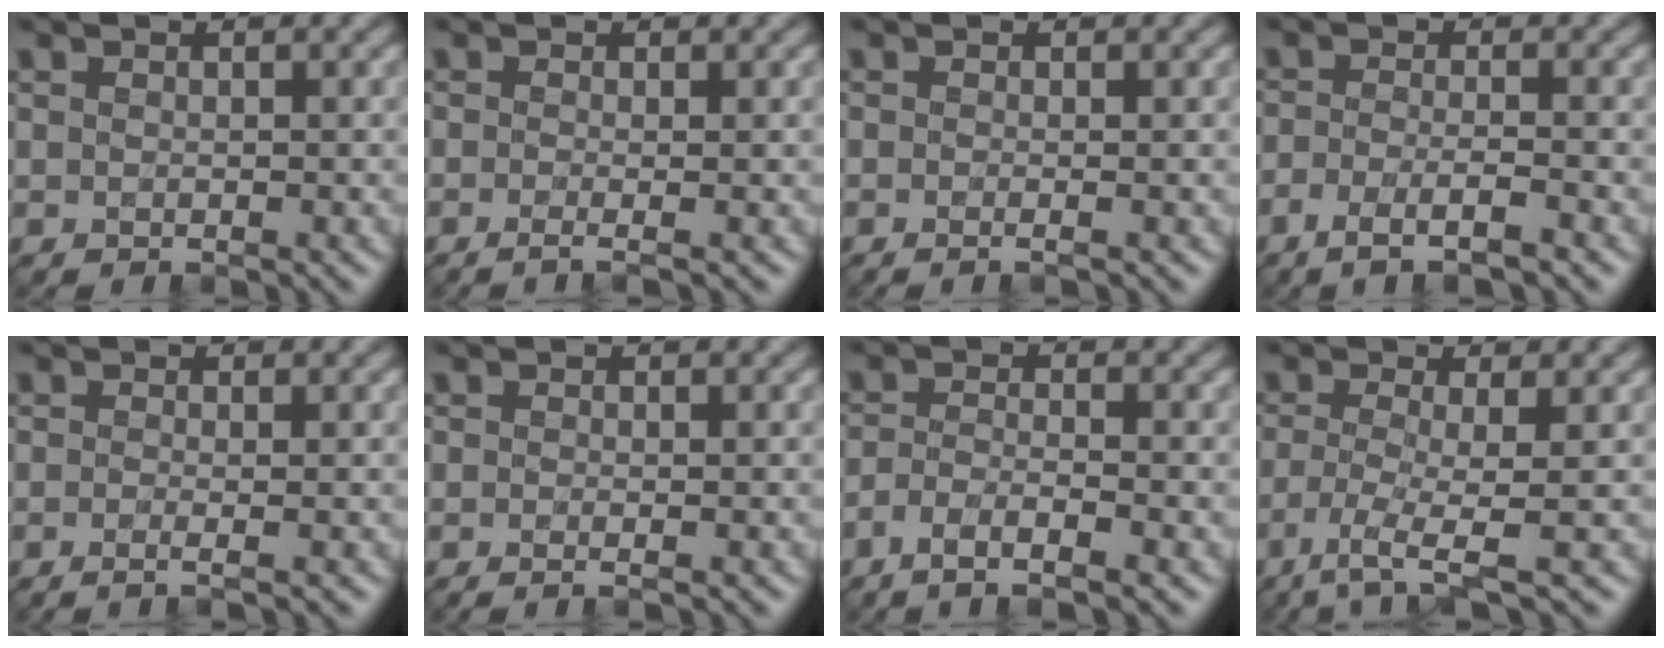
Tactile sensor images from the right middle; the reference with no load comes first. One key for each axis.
{"total": 2.0, "fx": -0.6, "fy": 0.7, "fz": 1.8, "tx": -0.018, "ty": -0.007, "tz": -0.019}
{"total": 1.4, "fx": -0.3, "fy": 0.6, "fz": 1.2, "tx": -0.011, "ty": -0.010, "tz": -0.019}
{"total": 3.6, "fx": -2.2, "fy": 0.7, "fz": 2.7, "tx": -0.052, "ty": -0.006, "tz": -0.048}
{"total": 2.0, "fx": -0.4, "fy": 0.9, "fz": 1.8, "tx": -0.018, "ty": -0.010, "tz": -0.022}
{"total": 1.5, "fx": -0.4, "fy": 0.6, "fz": 1.3, "tx": -0.011, "ty": -0.009, "tz": -0.017}
{"total": 3.4, "fx": -2.2, "fy": 0.7, "fz": 2.4, "tx": -0.049, "ty": -0.004, "tz": -0.050}
{"total": 4.0, "fx": -1.9, "fy": 0.5, "fz": 3.5, "tx": -0.070, "ty": -0.012, "tz": -0.047}